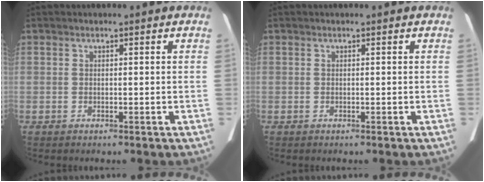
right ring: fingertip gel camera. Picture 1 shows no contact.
{"total": 0.0}